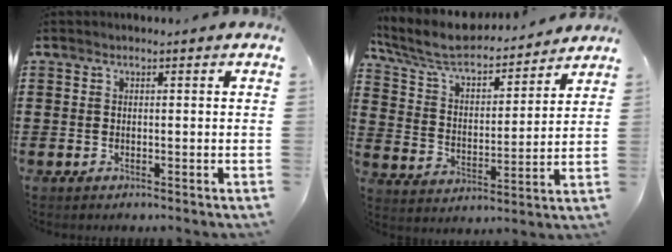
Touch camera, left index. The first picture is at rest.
{"total": 7.6, "force": [6.7, 1.5, 3.2], "torque": [-0.091, -0.044, 0.113]}